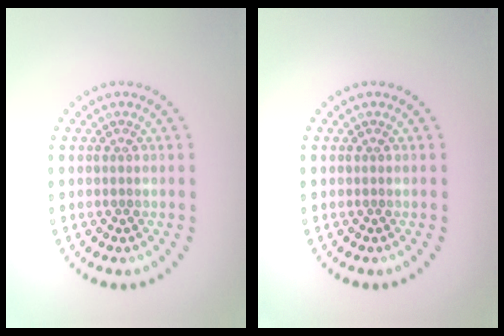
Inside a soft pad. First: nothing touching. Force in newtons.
{"total": 0.0}